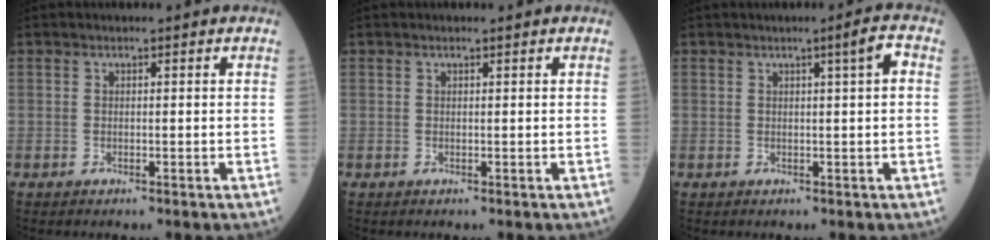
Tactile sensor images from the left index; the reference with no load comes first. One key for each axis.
{"total": 0.0}
{"total": 2.5, "fx": 0.6, "fy": -0.2, "fz": 2.4, "tx": -0.035, "ty": 0.006, "tz": 0.008}